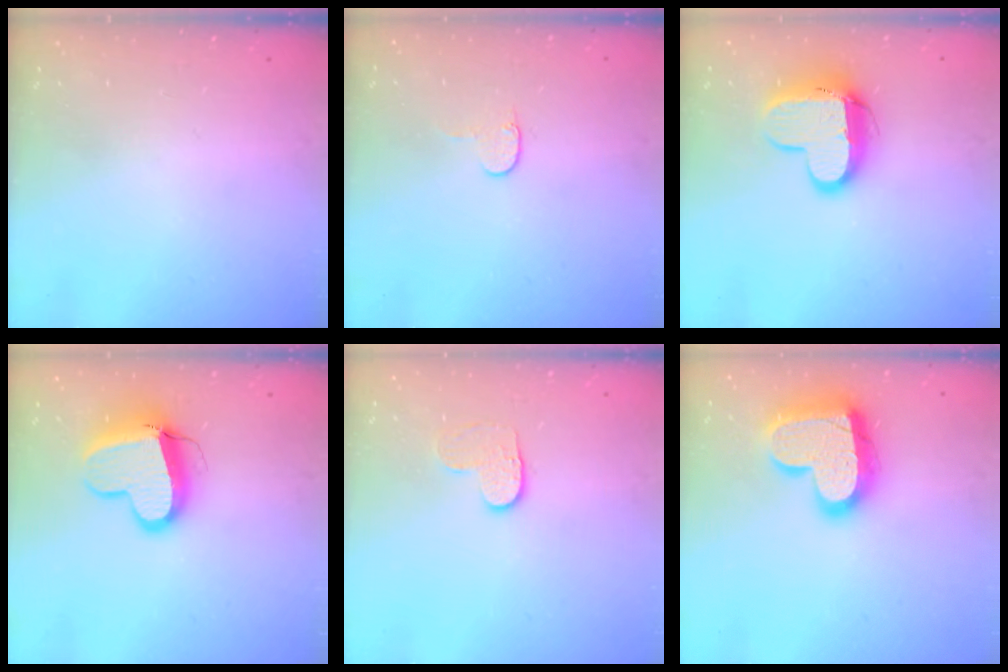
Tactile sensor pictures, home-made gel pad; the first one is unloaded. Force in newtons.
{"total": 4.0, "press": 4.0, "slide": 0.4}
{"total": 12.0, "press": 11.9, "slide": 1.1}
{"total": 15.6, "press": 15.5, "slide": 1.5}
{"total": 4.3, "press": 4.3, "slide": 0.5}
{"total": 20.9, "press": 20.8, "slide": 1.8}